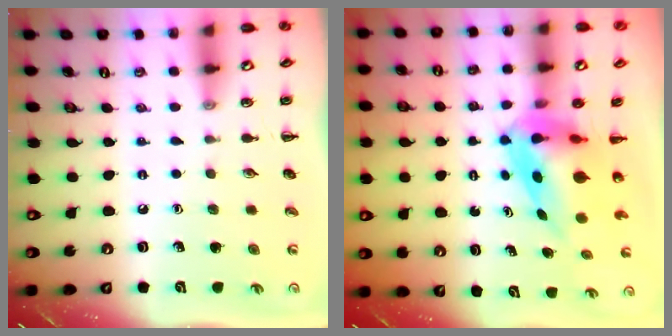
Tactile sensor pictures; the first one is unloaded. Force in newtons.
{"total": 7.1, "press": 6.7, "slide": 2.2}